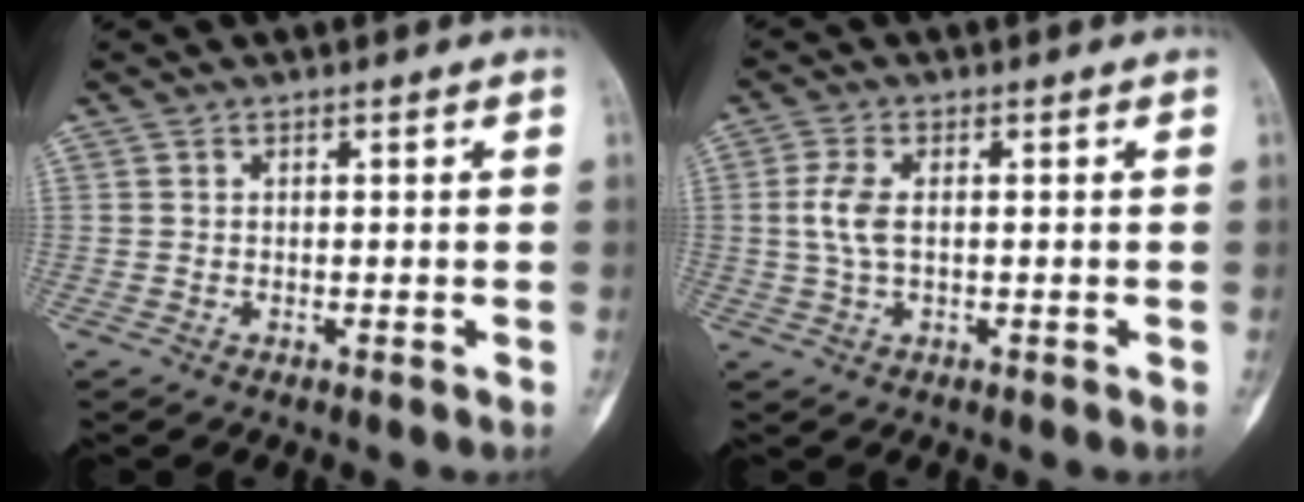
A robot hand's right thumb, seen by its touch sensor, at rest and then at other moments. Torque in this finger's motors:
{"motor_torque": [0.92, -0.62, 0.20, -0.98, 0.08]}